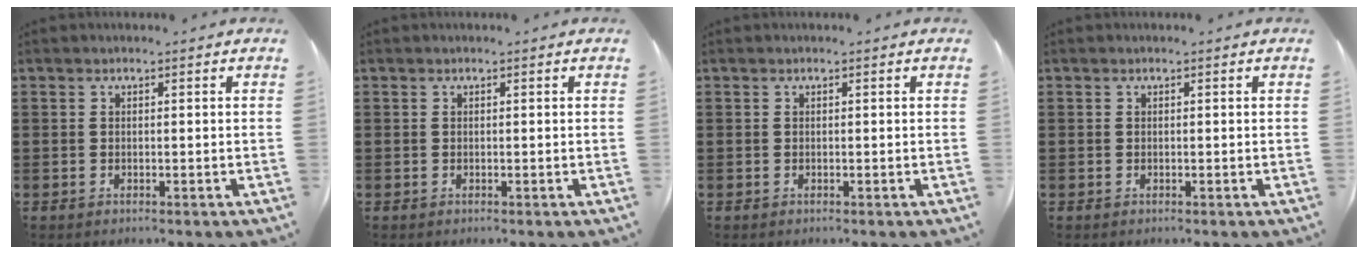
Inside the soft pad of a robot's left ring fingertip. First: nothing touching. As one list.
[{"total": 0.0}, {"total": 0.0}, {"total": 0.0}]